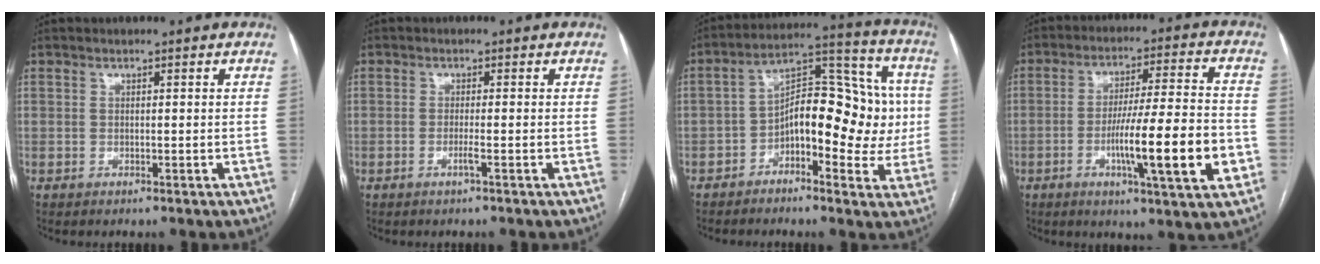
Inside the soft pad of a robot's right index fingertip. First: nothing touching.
{"total": 0.7, "force": [-0.3, -0.1, 0.6], "torque": [-0.013, 0.003, -0.004]}
{"total": 13.9, "force": [-1.8, 6.7, 12.1], "torque": [-0.170, 0.051, -0.028]}
{"total": 15.1, "force": [-4.3, 0.5, 14.4], "torque": [-0.240, -0.008, -0.068]}